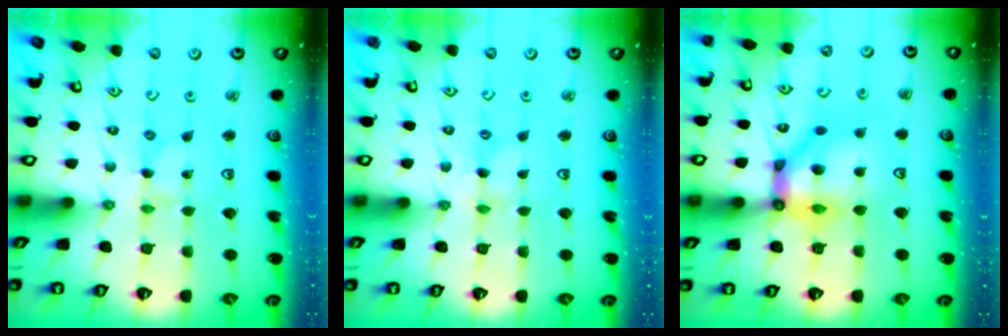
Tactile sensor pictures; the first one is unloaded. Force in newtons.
{"total": 0.7, "press": 0.6, "slide": 0.2}
{"total": 13.2, "press": 13.0, "slide": 2.0}